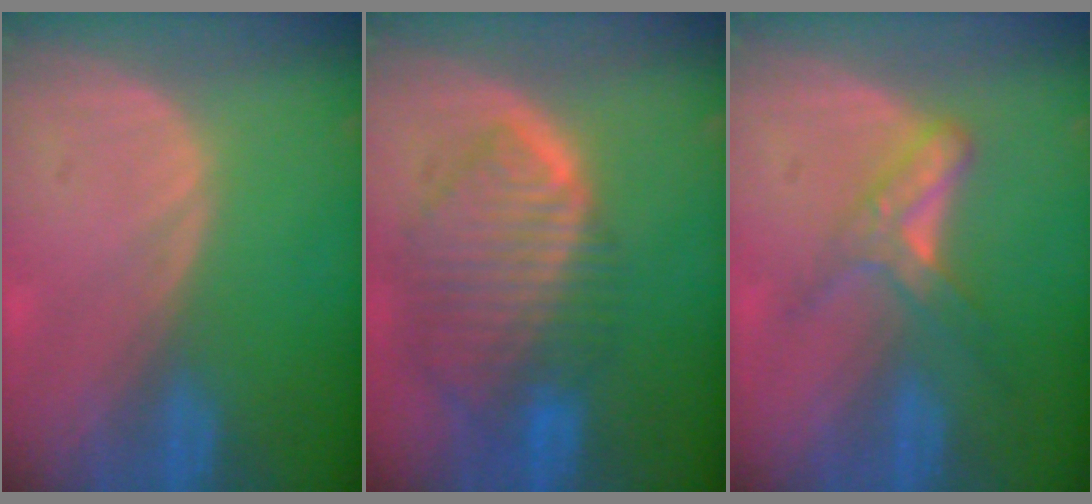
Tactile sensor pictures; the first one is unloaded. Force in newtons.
{"total": 10.0, "press": 8.5, "slide": 5.2}
{"total": 5.9, "press": 5.1, "slide": 3.0}